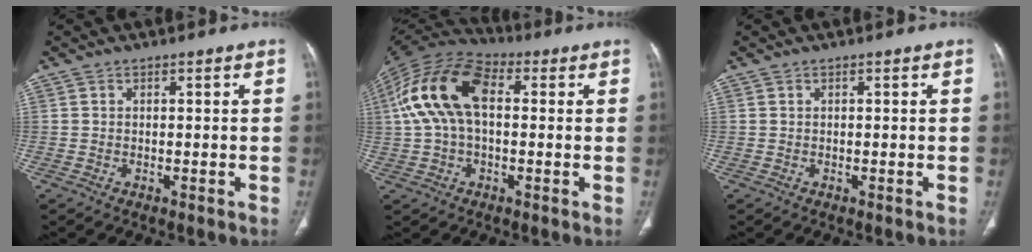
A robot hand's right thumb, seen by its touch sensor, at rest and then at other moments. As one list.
[{"total": 16.1, "force": [2.2, 9.4, 12.9], "torque": [-0.258, 0.040, 0.032]}, {"total": 0.0}]